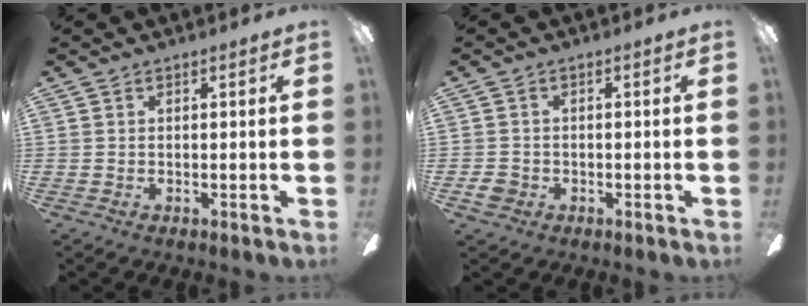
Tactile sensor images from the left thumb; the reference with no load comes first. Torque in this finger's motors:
{"motor_torque": [-0.04, 0.04, 0.13, -0.12, 0.00]}